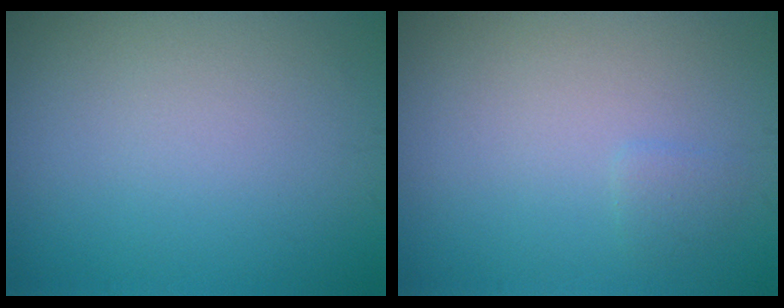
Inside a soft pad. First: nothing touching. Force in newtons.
{"total": 0.8, "press": 0.8, "slide": 0.1}